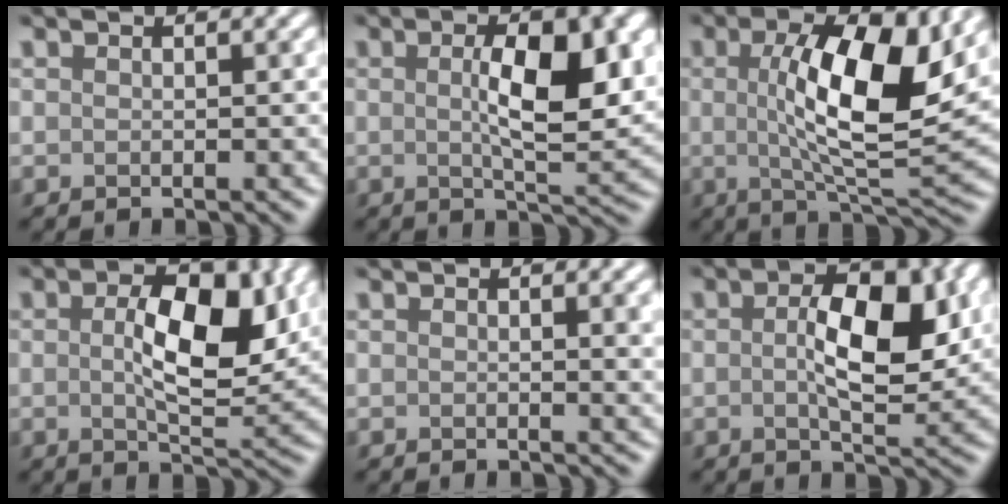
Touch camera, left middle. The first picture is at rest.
{"total": 7.7, "force": [1.0, 2.6, 7.2], "torque": [-0.111, -0.002, 0.017]}
{"total": 10.4, "force": [1.6, 3.3, 9.7], "torque": [-0.154, -0.002, 0.030]}
{"total": 7.9, "force": [1.0, 3.5, 7.0], "torque": [-0.114, -0.002, 0.016]}
{"total": 2.1, "force": [0.5, 0.6, 1.9], "torque": [-0.014, 0.001, 0.004]}
{"total": 6.8, "force": [0.6, 2.8, 6.1], "torque": [-0.097, 0.000, 0.009]}